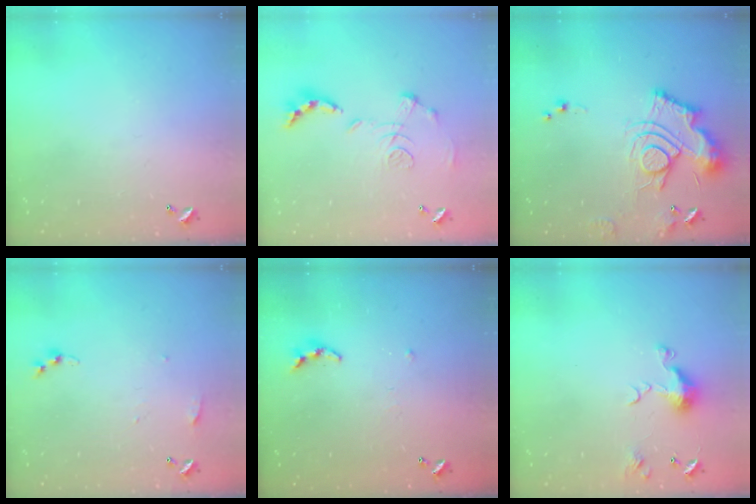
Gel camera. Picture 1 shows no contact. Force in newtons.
{"total": 1.2, "press": 0.4, "slide": 1.1}
{"total": 13.8, "press": 13.8, "slide": 1.3}
{"total": 3.8, "press": 3.8, "slide": 0.5}
{"total": 4.0, "press": 3.9, "slide": 0.5}
{"total": 6.6, "press": 6.5, "slide": 1.0}